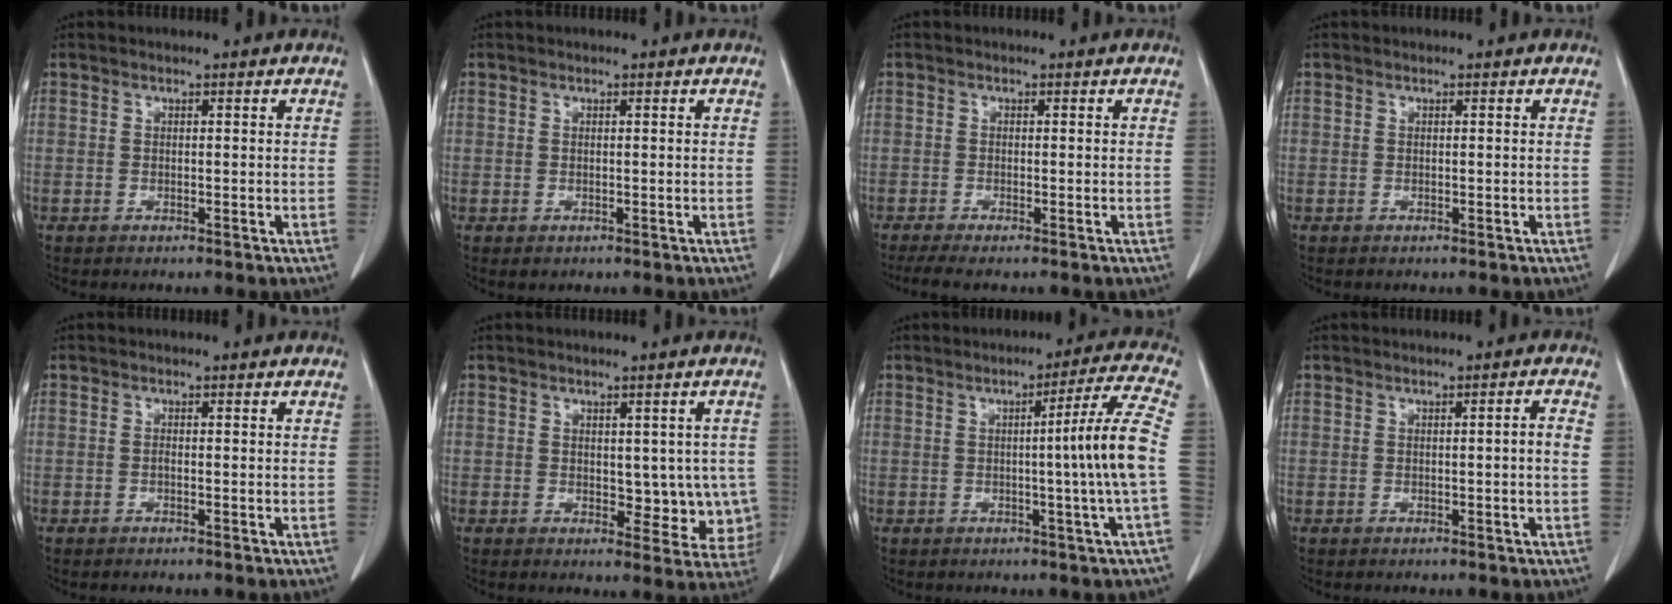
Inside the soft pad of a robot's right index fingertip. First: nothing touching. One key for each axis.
{"total": 0.7, "fx": -0.1, "fy": 0.7, "fz": 0.1, "tx": 0.001, "ty": 0.003, "tz": -0.001}
{"total": 3.1, "fx": -2.5, "fy": 0.0, "fz": 1.9, "tx": -0.032, "ty": -0.008, "tz": -0.044}
{"total": 0.0}
{"total": 0.0}
{"total": 6.5, "fx": 0.0, "fy": 4.1, "fz": 5.1, "tx": -0.030, "ty": 0.003, "tz": 0.009}
{"total": 9.4, "fx": -0.6, "fy": -2.6, "fz": 9.0, "tx": -0.121, "ty": -0.004, "tz": -0.006}
{"total": 1.8, "fx": -0.1, "fy": -0.2, "fz": 1.7, "tx": -0.024, "ty": 0.001, "tz": -0.001}